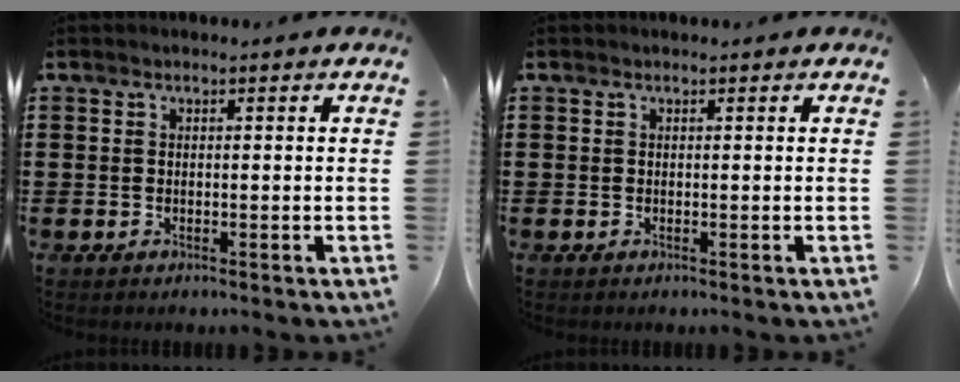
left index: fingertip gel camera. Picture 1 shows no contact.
{"total": 0.0}